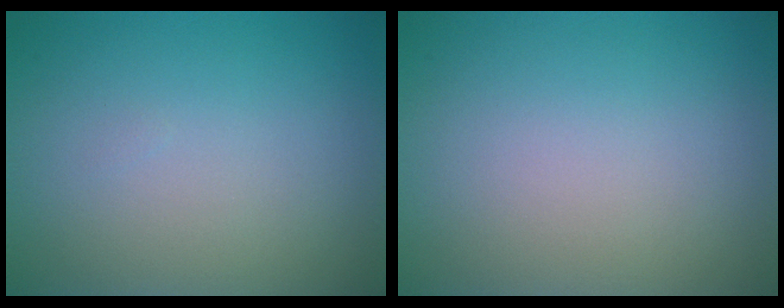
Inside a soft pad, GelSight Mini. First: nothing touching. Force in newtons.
{"total": 0.0}